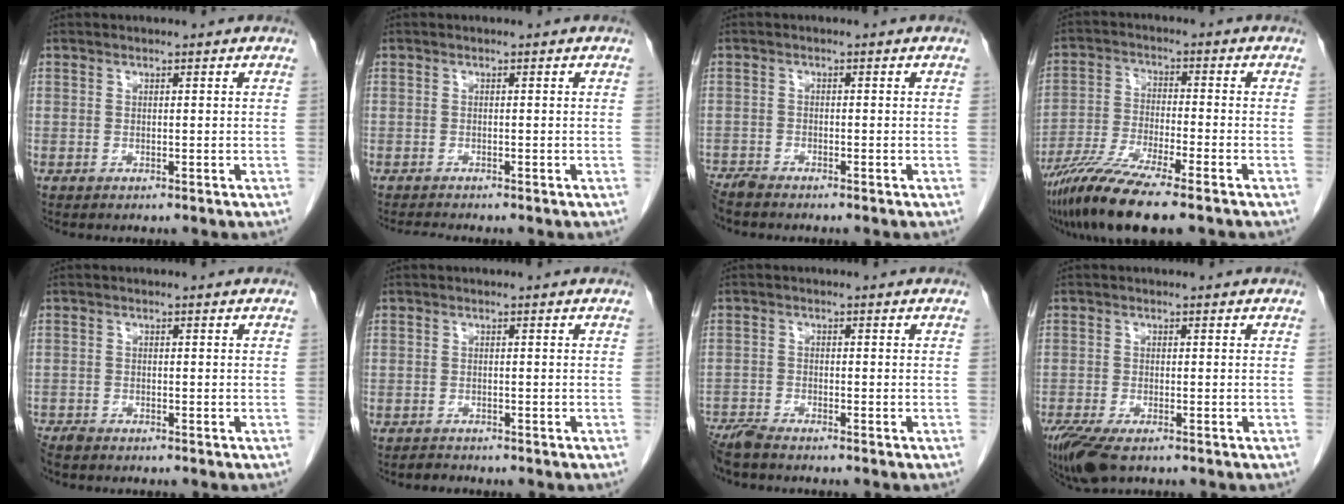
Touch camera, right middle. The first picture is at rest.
{"total": 1.4, "force": [-1.4, -0.3, 0.3], "torque": [-0.010, -0.006, -0.025]}
{"total": 3.0, "force": [-2.8, 0.0, 0.9], "torque": [-0.015, -0.010, -0.053]}
{"total": 11.8, "force": [-8.7, 0.5, 7.9], "torque": [-0.149, -0.033, -0.154]}
{"total": 2.3, "force": [-2.1, 0.5, 0.8], "torque": [-0.018, -0.007, -0.037]}
{"total": 1.1, "force": [-1.0, 0.3, -0.2], "torque": [-0.001, -0.003, -0.018]}
{"total": 4.1, "force": [-3.8, 0.0, 1.5], "torque": [-0.027, -0.016, -0.074]}
{"total": 6.9, "force": [-4.9, 1.9, 4.5], "torque": [-0.085, -0.018, -0.084]}